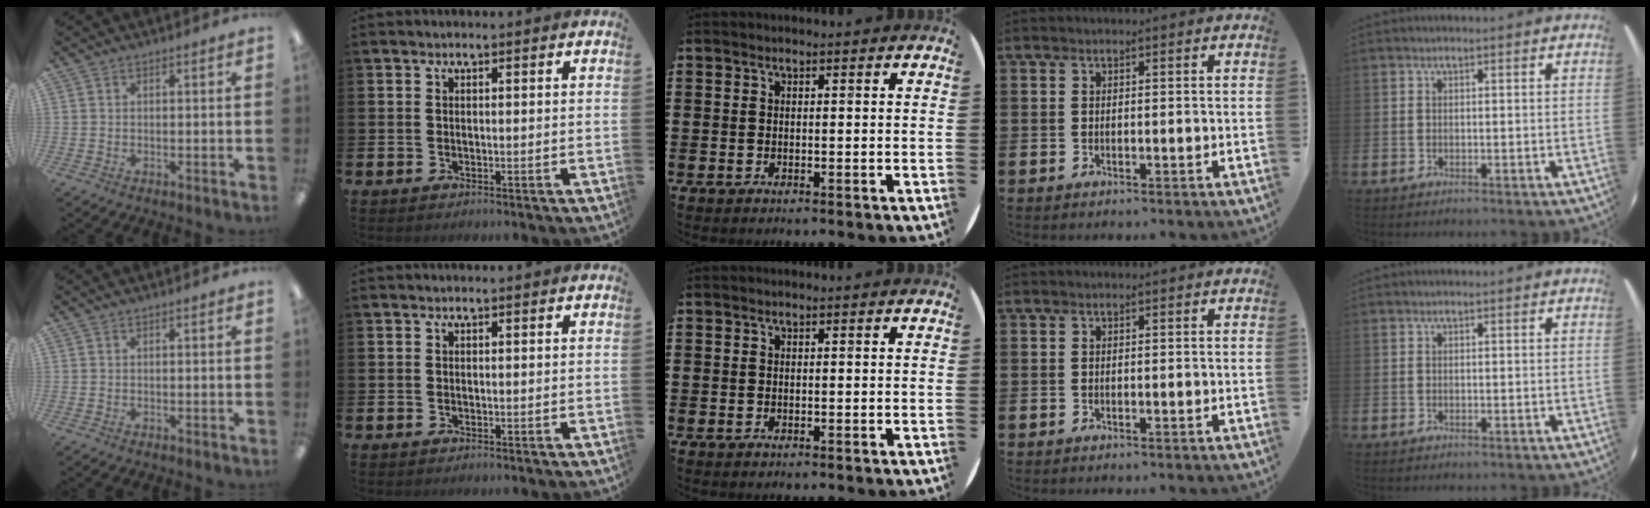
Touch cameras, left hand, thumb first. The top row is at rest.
{}